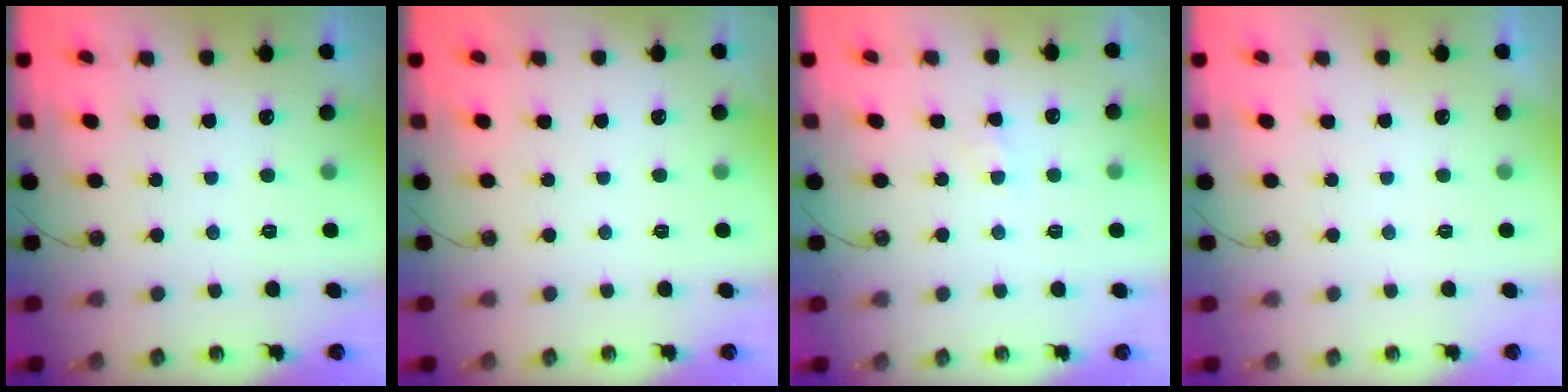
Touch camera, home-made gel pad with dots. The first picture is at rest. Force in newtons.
{"total": 0.0}
{"total": 4.9, "press": 4.8, "slide": 0.7}
{"total": 0.0}